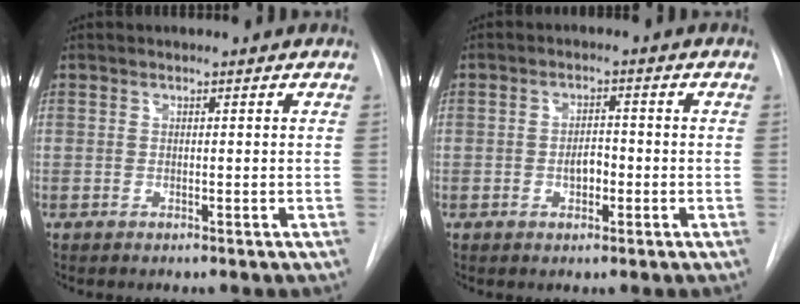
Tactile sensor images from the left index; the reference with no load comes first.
{"total": 3.0, "force": [-1.5, 1.5, 2.1], "torque": [-0.029, 0.000, -0.022]}